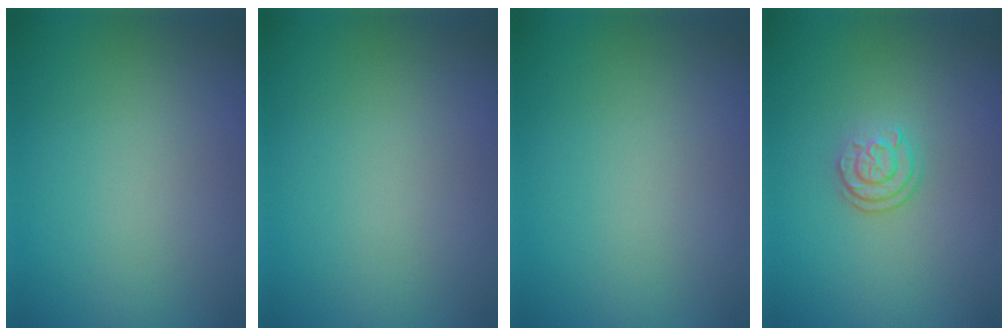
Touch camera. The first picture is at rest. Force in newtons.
{"total": 0.0}
{"total": 0.0}
{"total": 2.2, "press": 1.8, "slide": 1.3}